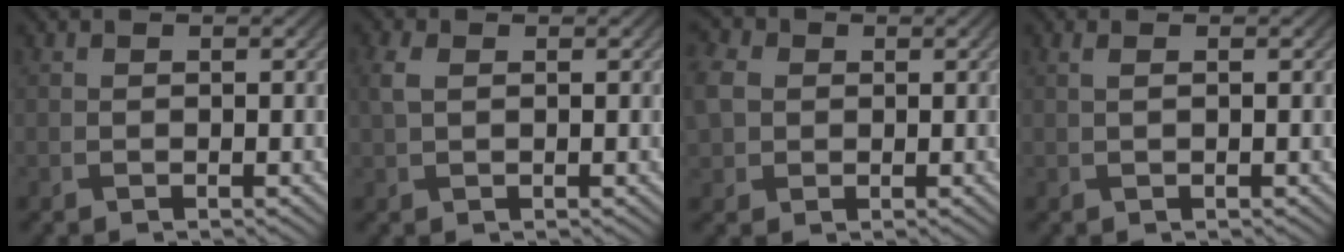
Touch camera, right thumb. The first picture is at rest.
{"total": 1.7, "force": [0.5, 1.0, 1.2], "torque": [-0.037, 0.001, 0.008]}
{"total": 5.1, "force": [0.5, 4.3, 2.7], "torque": [-0.095, 0.007, 0.002]}
{"total": 0.9, "force": [0.3, 0.1, 0.9], "torque": [-0.022, 0.005, 0.005]}